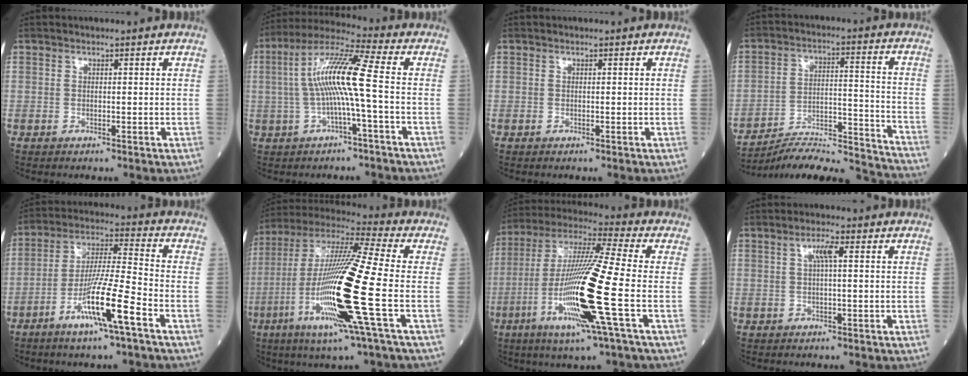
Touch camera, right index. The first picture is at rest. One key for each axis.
{"total": 10.6, "fx": -0.4, "fy": -0.5, "fz": 10.5, "tx": -0.207, "ty": 0.027, "tz": -0.009}
{"total": 0.0}
{"total": 19.6, "fx": -19.1, "fy": -0.7, "fz": 4.2, "tx": -0.061, "ty": 0.014, "tz": -0.281}
{"total": 11.6, "fx": -5.6, "fy": -0.5, "fz": 10.1, "tx": -0.195, "ty": -0.007, "tz": -0.105}
{"total": 20.7, "fx": -5.6, "fy": -0.4, "fz": 20.0, "tx": -0.424, "ty": -0.028, "tz": -0.116}
{"total": 18.4, "fx": -5.1, "fy": -0.8, "fz": 17.7, "tx": -0.369, "ty": -0.022, "tz": -0.107}
{"total": 2.3, "fx": 0.5, "fy": 0.2, "fz": 2.2, "tx": -0.044, "ty": 0.006, "tz": 0.010}